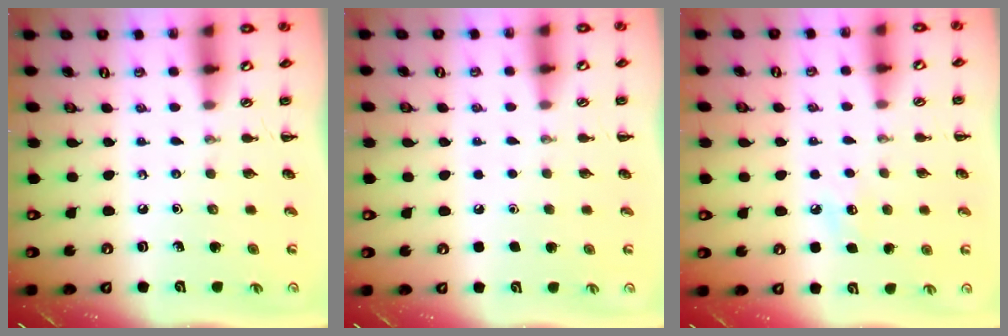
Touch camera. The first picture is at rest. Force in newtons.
{"total": 1.5, "press": 1.5, "slide": 0.1}
{"total": 6.1, "press": 6.0, "slide": 1.5}